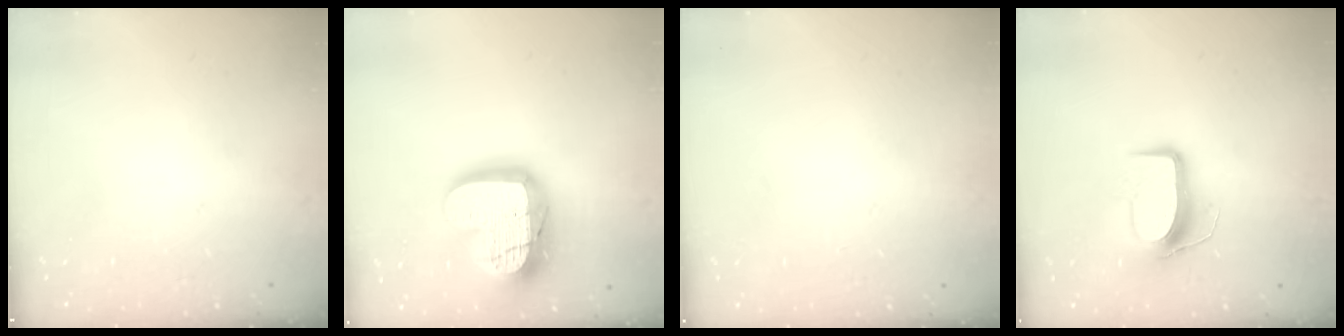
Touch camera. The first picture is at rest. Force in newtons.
{"total": 21.4, "press": 21.3, "slide": 1.7}
{"total": 0.0}
{"total": 9.8, "press": 9.8, "slide": 0.3}